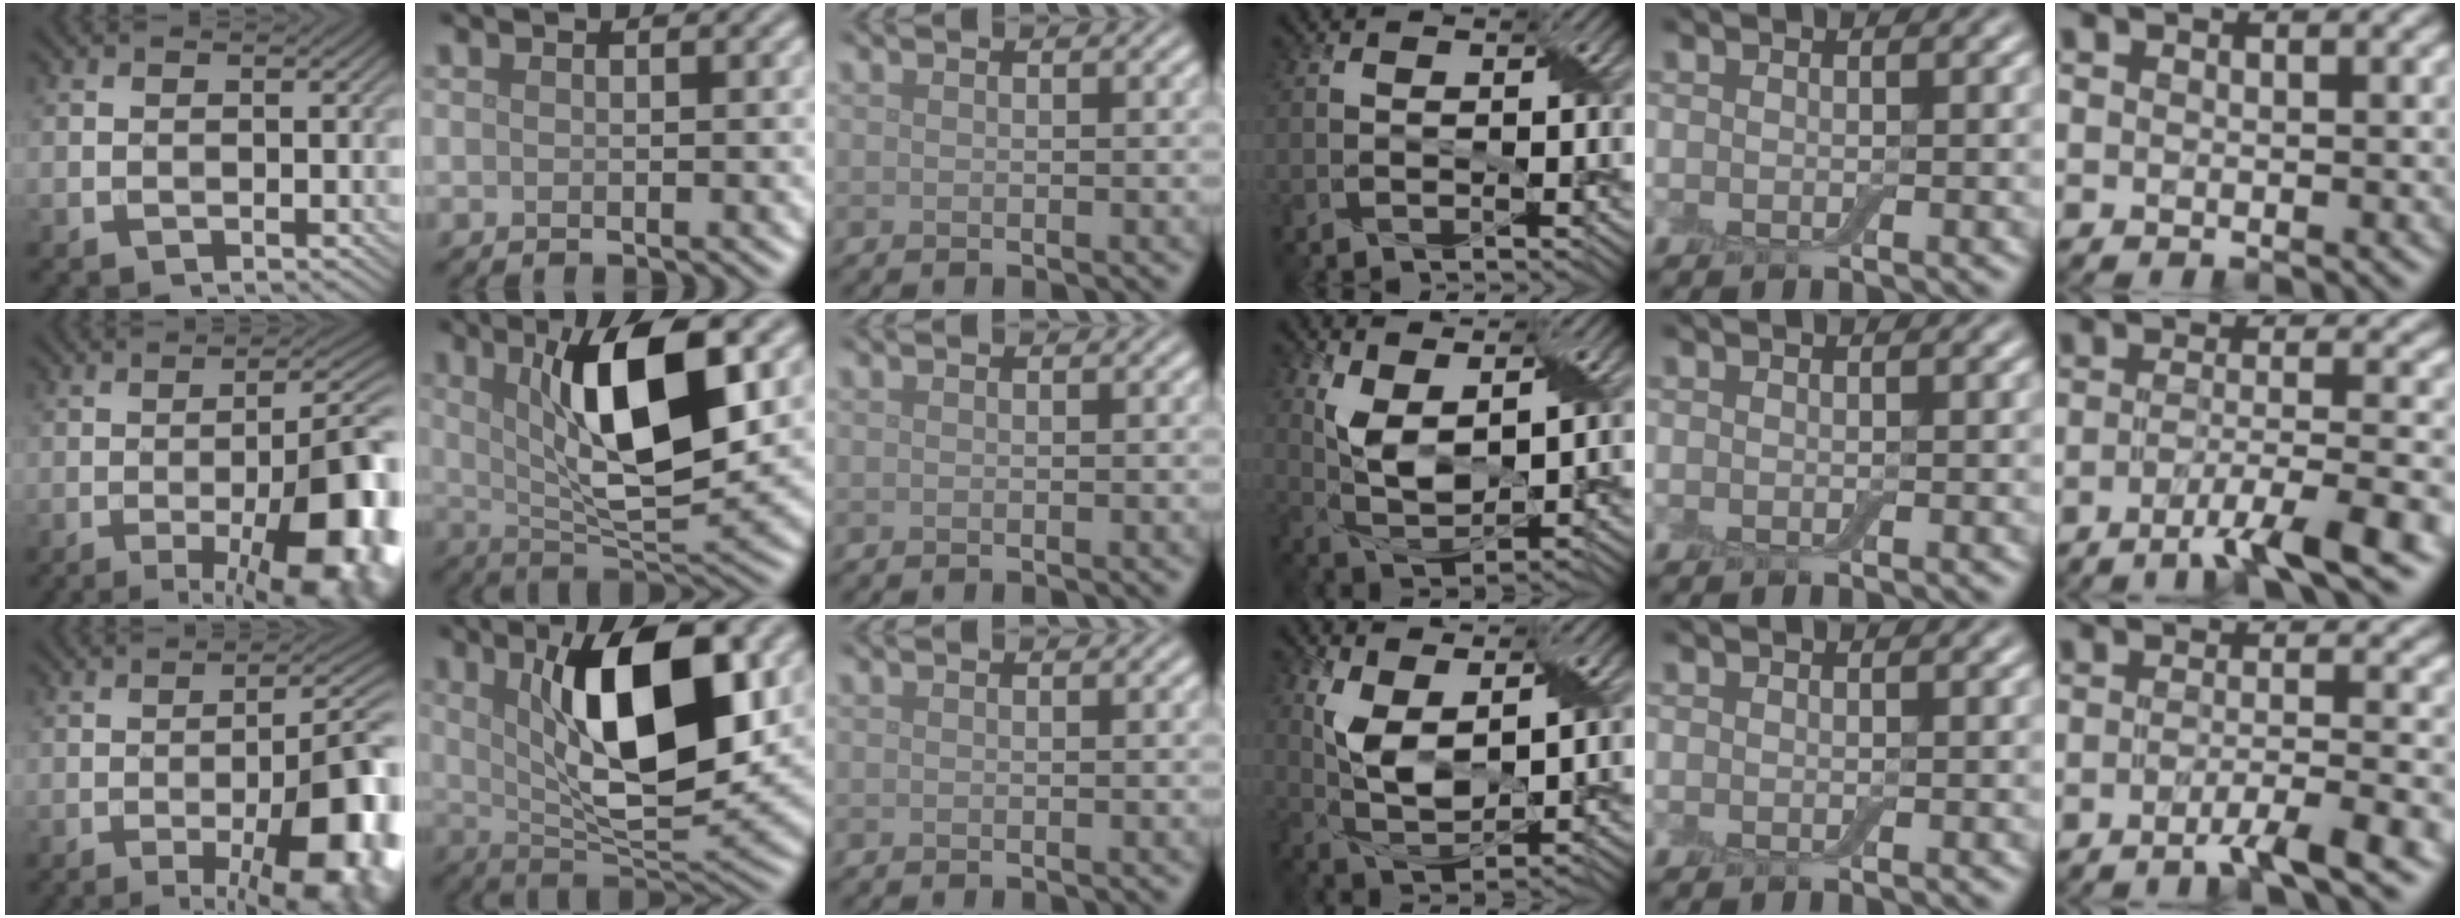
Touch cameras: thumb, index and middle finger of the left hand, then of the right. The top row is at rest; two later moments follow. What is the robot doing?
{"motion": "wrap", "object": "adhesive wrap"}